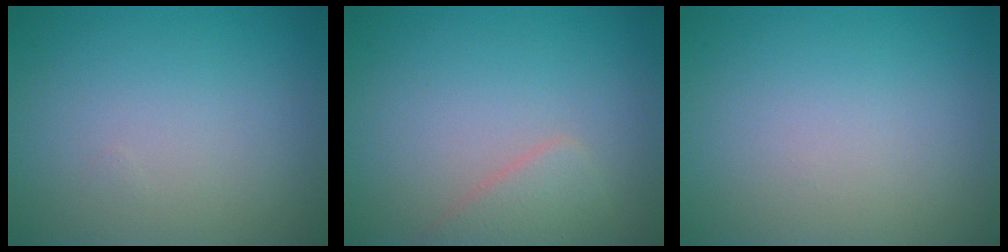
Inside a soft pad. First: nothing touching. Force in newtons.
{"total": 2.0, "press": 2.0, "slide": 0.1}
{"total": 0.0}